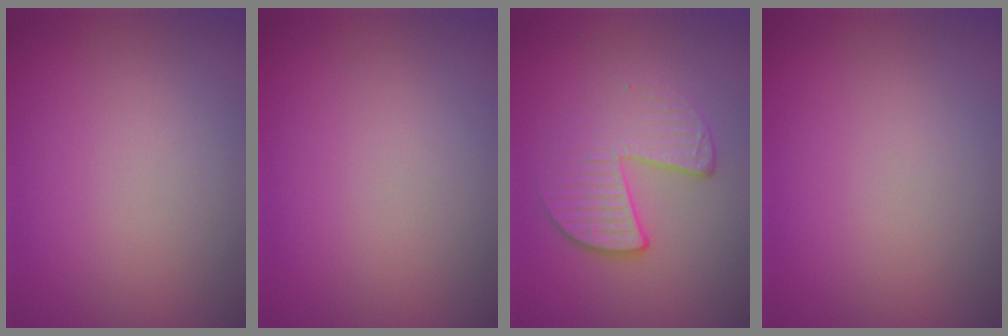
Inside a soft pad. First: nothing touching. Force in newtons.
{"total": 0.0}
{"total": 4.0, "press": 2.8, "slide": 2.9}
{"total": 0.0}